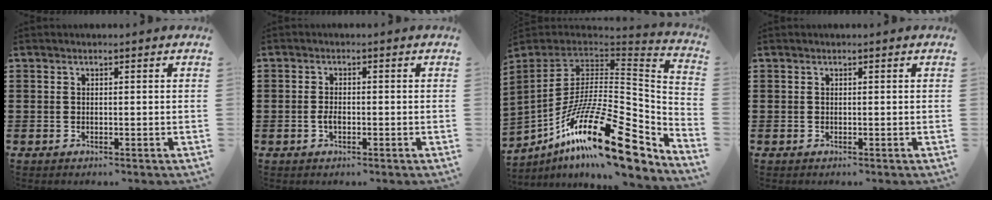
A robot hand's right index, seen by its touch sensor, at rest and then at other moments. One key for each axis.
{"total": 1.5, "fx": -0.6, "fy": 0.6, "fz": 1.3, "tx": -0.033, "ty": -0.008, "tz": -0.011}
{"total": 25.1, "fx": -13.6, "fy": 7.6, "fz": 19.7, "tx": -0.355, "ty": 0.024, "tz": -0.244}
{"total": 0.0}